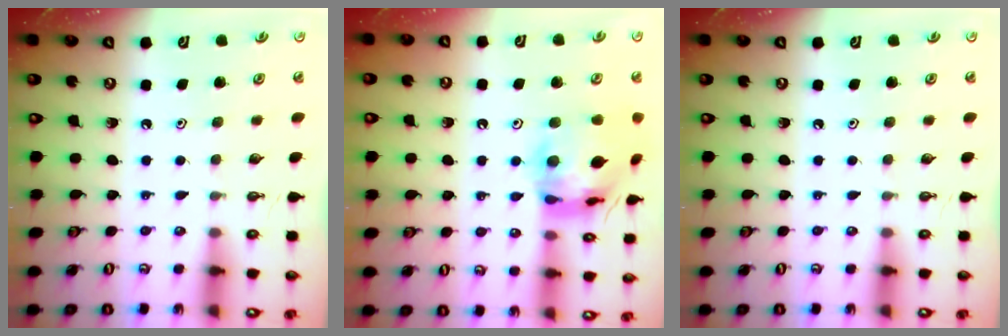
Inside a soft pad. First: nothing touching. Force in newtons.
{"total": 16.0, "press": 15.9, "slide": 1.9}
{"total": 0.0}